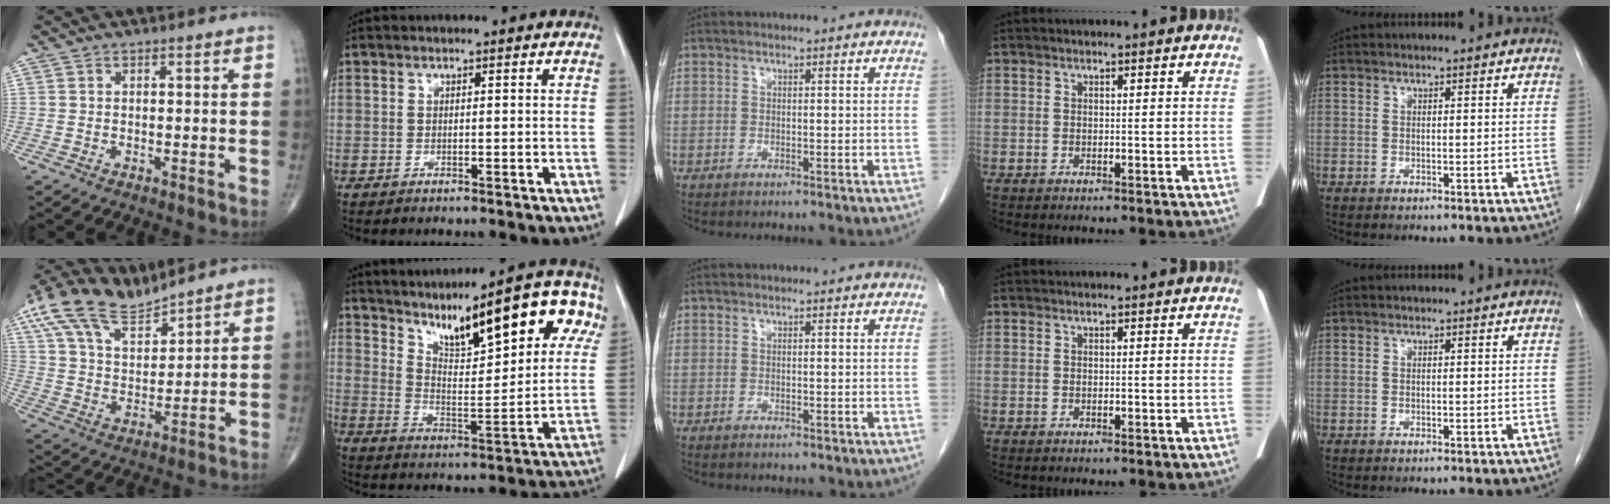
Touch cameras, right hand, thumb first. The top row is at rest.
{"thumb": {"total": 14.5, "force": [10.6, 6.1, 7.7], "torque": [-0.131, -0.027, 0.210]}, "index": {"total": 21.1, "force": [11.5, 4.8, 17.0], "torque": [-0.253, 0.031, 0.179]}}